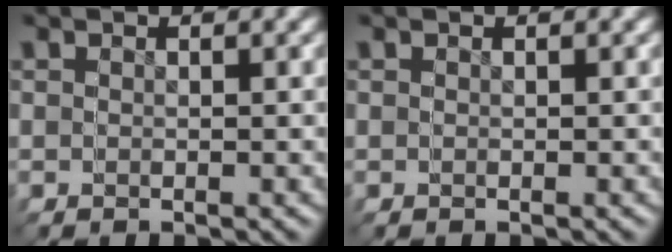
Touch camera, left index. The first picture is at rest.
{"total": 0.0}